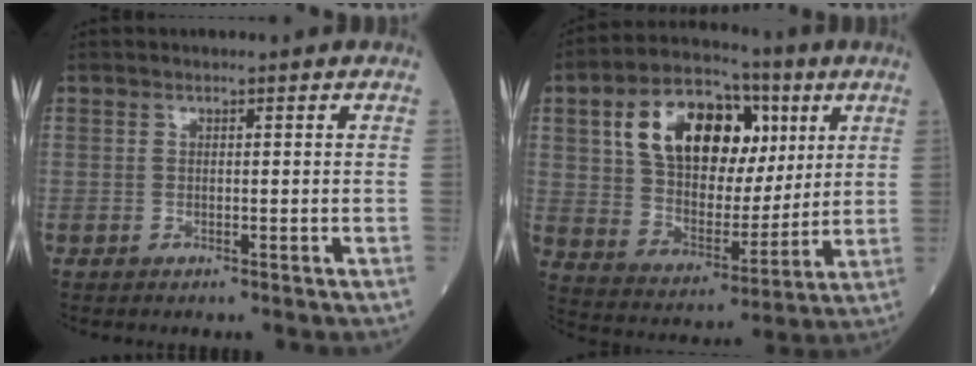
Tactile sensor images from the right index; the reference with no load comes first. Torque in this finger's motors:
{"motor_torque": [1.34, 0.80, 0.43, 0.21]}